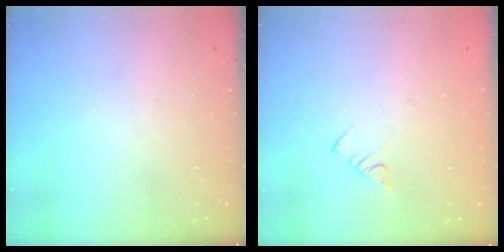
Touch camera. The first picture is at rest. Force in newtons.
{"total": 2.8, "press": 2.7, "slide": 0.4}